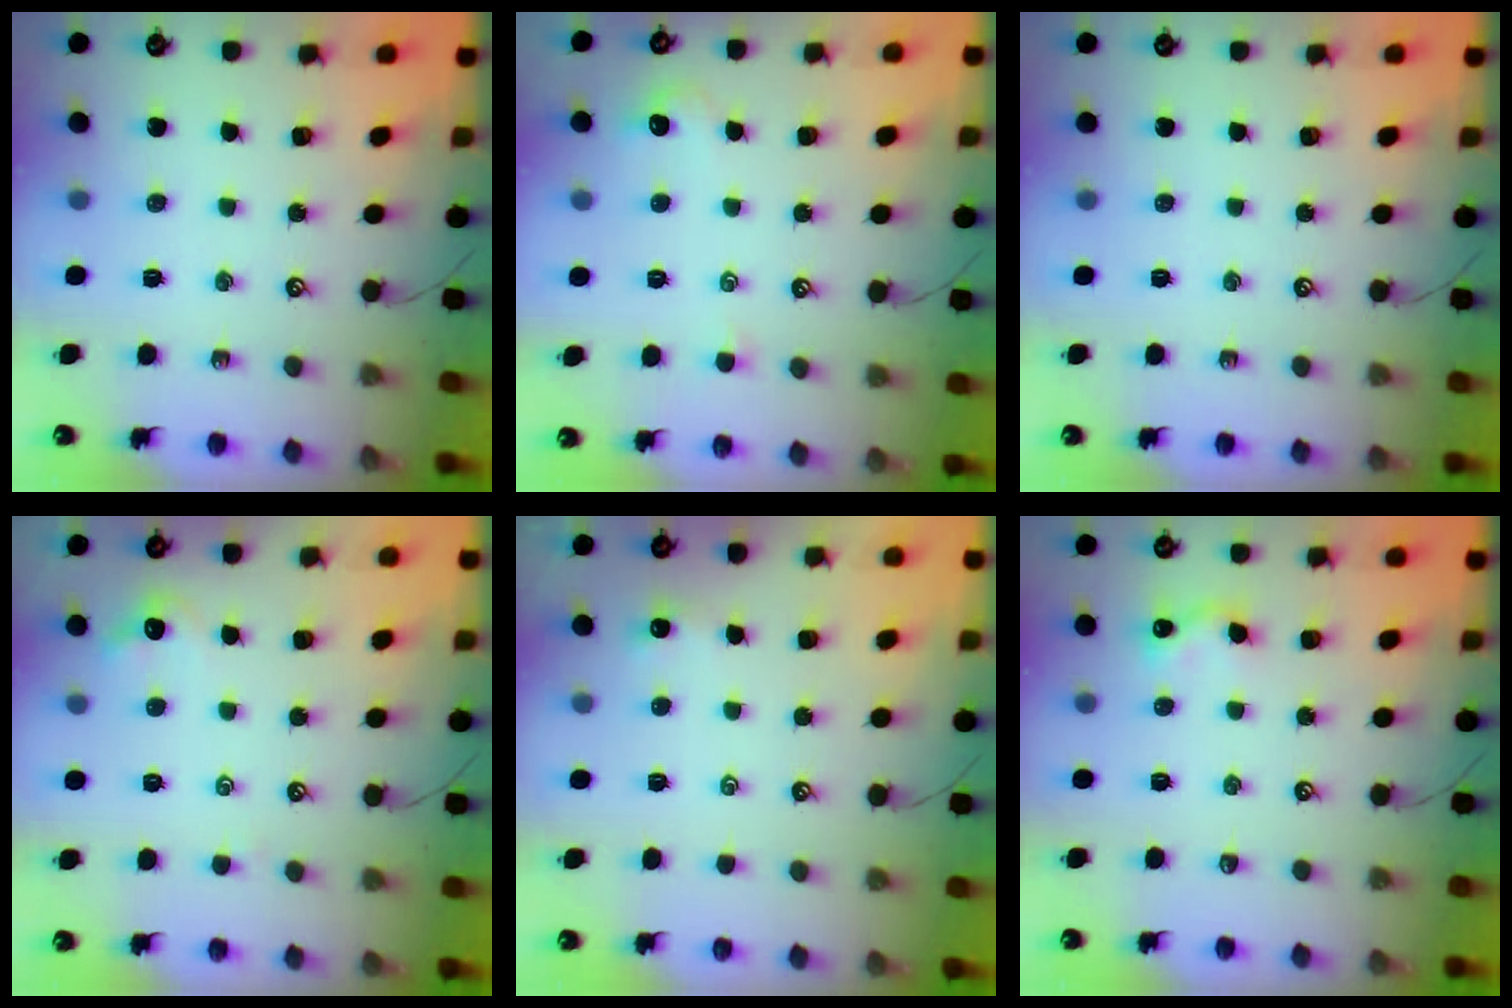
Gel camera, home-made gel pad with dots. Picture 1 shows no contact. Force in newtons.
{"total": 0.9, "press": 0.6, "slide": 0.6}
{"total": 0.0}
{"total": 2.7, "press": 2.6, "slide": 0.7}
{"total": 0.8, "press": 0.8, "slide": 0.3}
{"total": 5.3, "press": 5.3, "slide": 0.6}